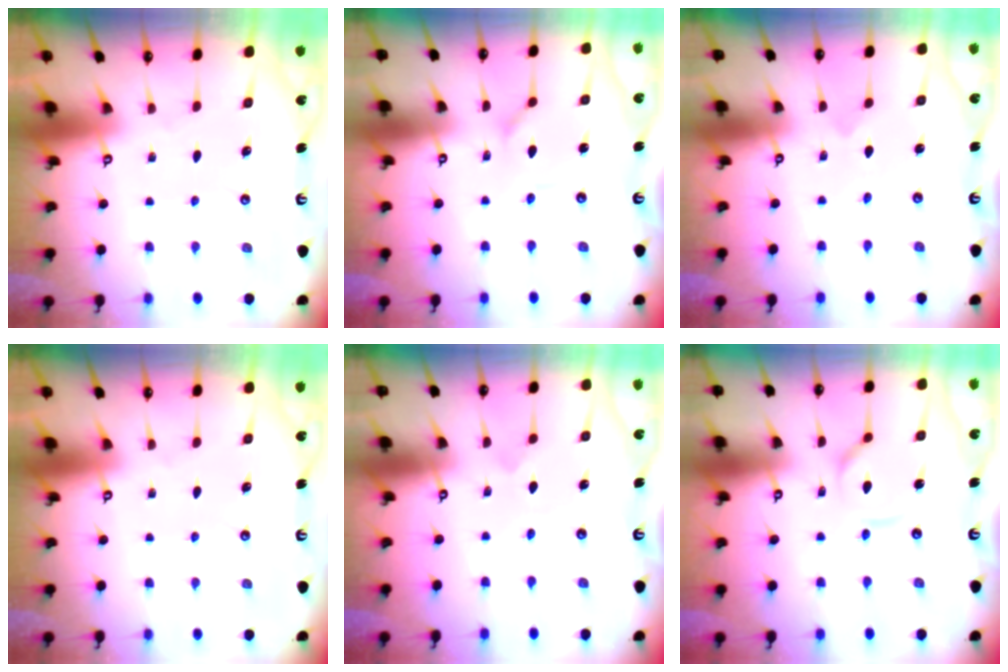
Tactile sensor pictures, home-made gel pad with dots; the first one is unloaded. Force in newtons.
{"total": 3.3, "press": 3.3, "slide": 0.2}
{"total": 0.0}
{"total": 0.0}
{"total": 1.2, "press": 1.1, "slide": 0.2}
{"total": 8.0, "press": 8.0, "slide": 0.7}